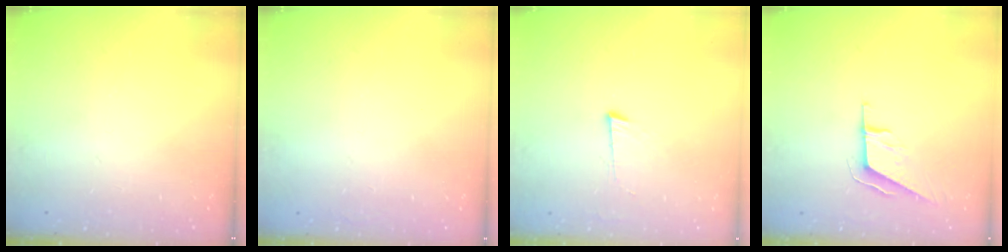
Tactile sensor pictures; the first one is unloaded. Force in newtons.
{"total": 1.6, "press": 1.6, "slide": 0.1}
{"total": 3.9, "press": 3.9, "slide": 0.6}
{"total": 6.0, "press": 6.0, "slide": 0.4}